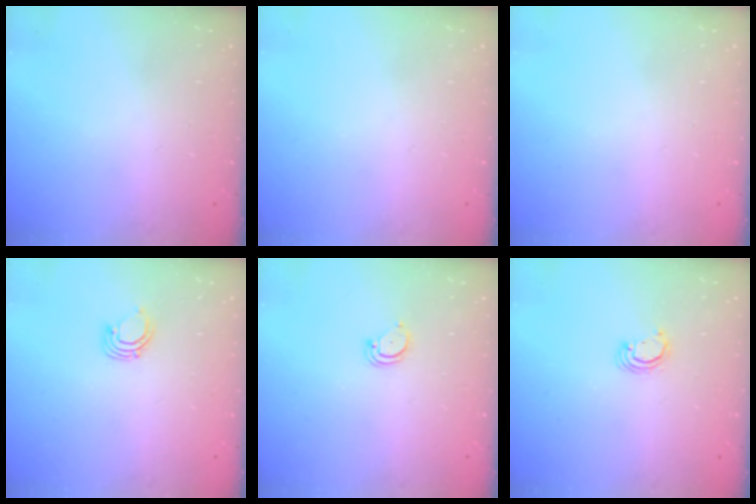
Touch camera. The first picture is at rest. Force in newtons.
{"total": 0.0}
{"total": 0.0}
{"total": 2.7, "press": 2.7, "slide": 0.2}
{"total": 2.7, "press": 2.7, "slide": 0.2}
{"total": 2.7, "press": 2.7, "slide": 0.1}